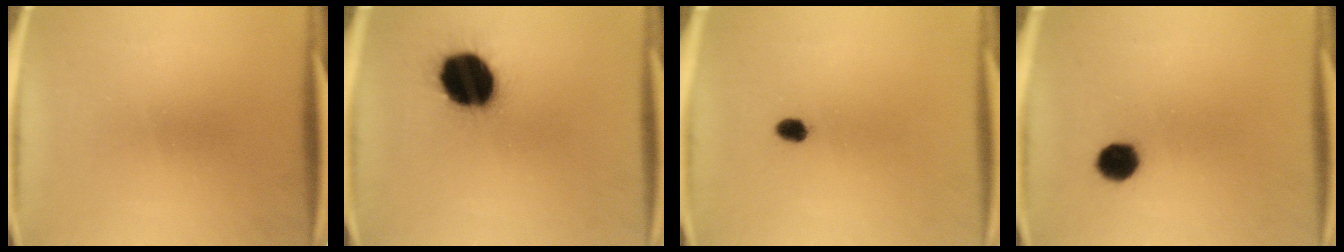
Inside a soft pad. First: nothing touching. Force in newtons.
{"total": 18.5}
{"total": 2.1}
{"total": 5.3}